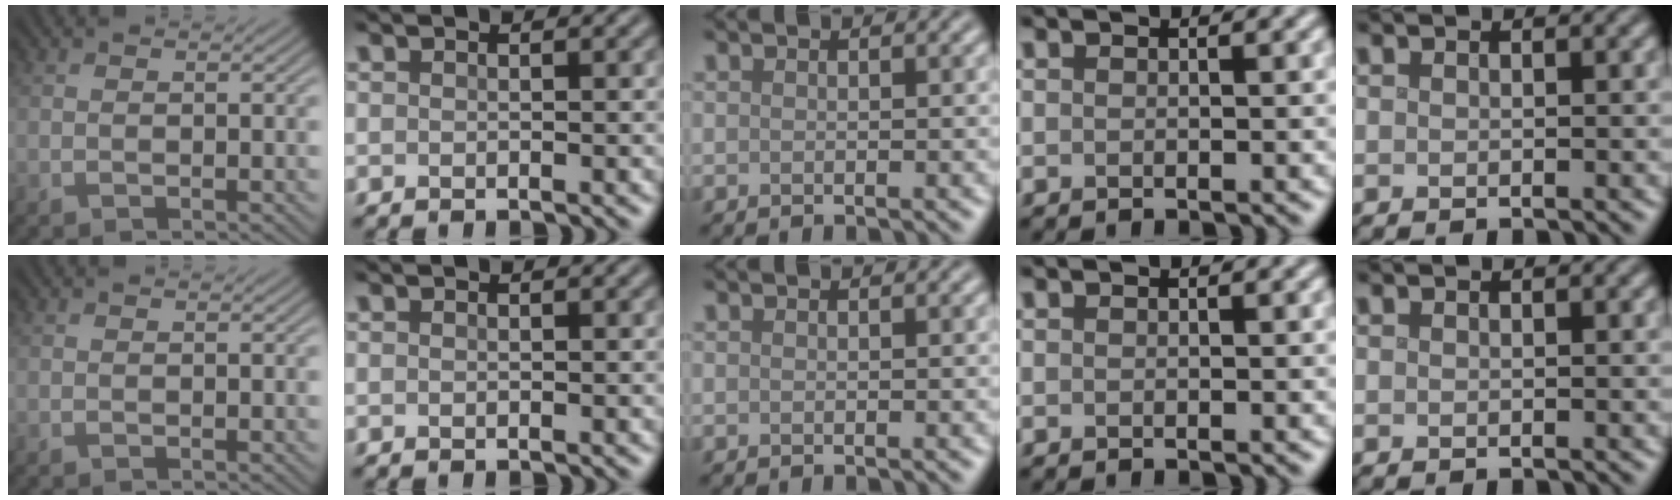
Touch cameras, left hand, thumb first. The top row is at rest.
{}